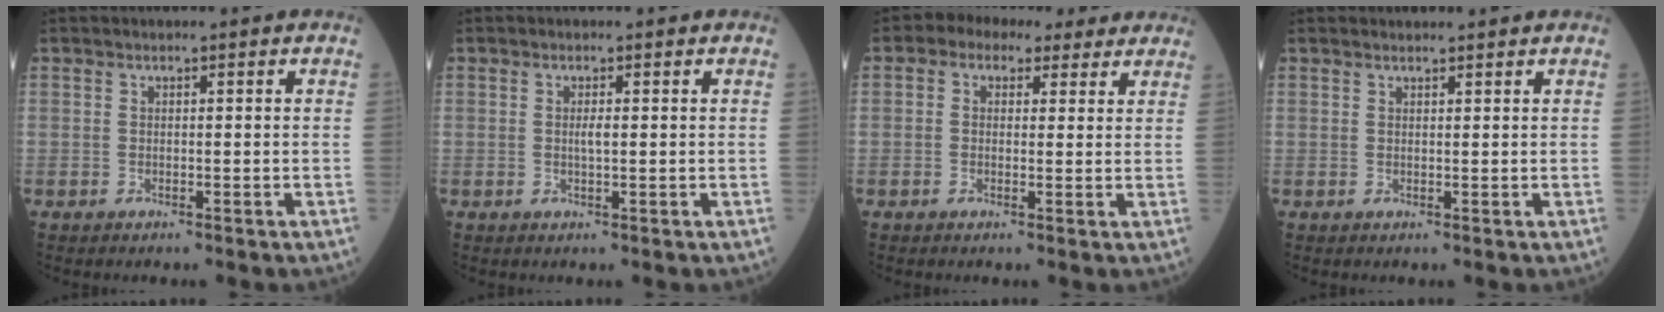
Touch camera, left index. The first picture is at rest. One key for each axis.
{"total": 1.1, "fx": 0.2, "fy": 0.1, "fz": 1.1, "tx": -0.025, "ty": -0.001, "tz": 0.003}
{"total": 7.1, "fx": 4.8, "fy": 4.2, "fz": 3.1, "tx": -0.045, "ty": 0.040, "tz": 0.062}
{"total": 2.1, "fx": 2.1, "fy": 0.1, "fz": 0.3, "tx": -0.009, "ty": 0.012, "tz": 0.032}